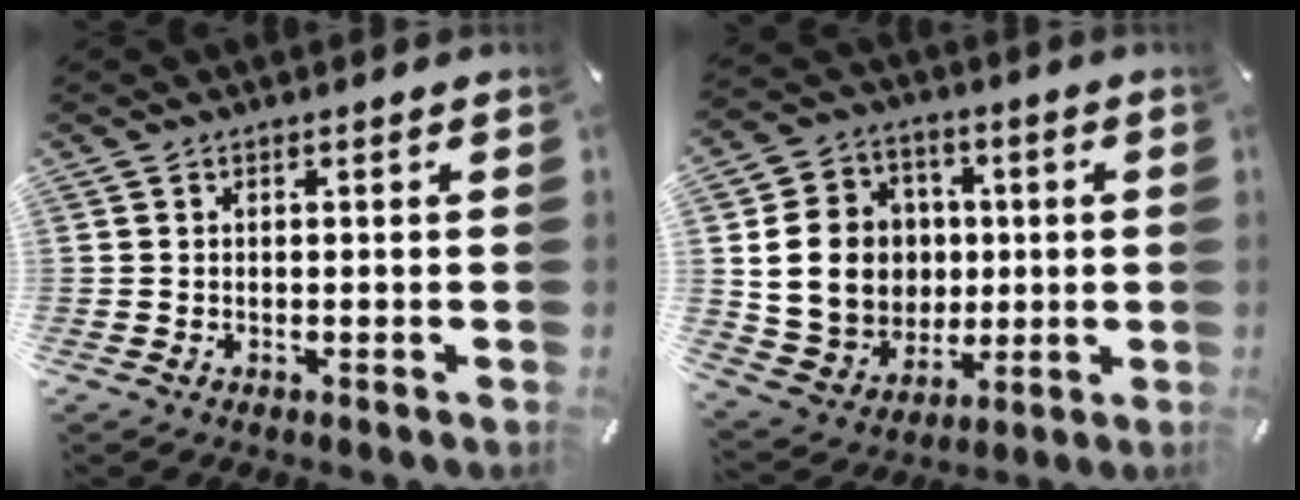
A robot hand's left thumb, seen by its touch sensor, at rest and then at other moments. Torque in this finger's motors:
{"motor_torque": [1.58, 1.54, 0.46, -0.13, 0.14]}